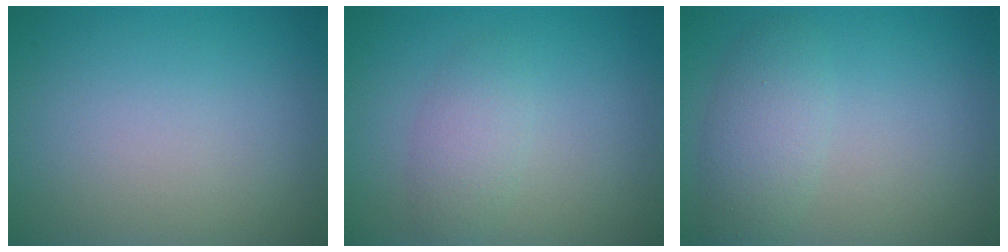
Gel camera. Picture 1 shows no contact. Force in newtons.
{"total": 2.2, "press": 2.2, "slide": 0.1}
{"total": 2.6, "press": 2.6, "slide": 0.2}